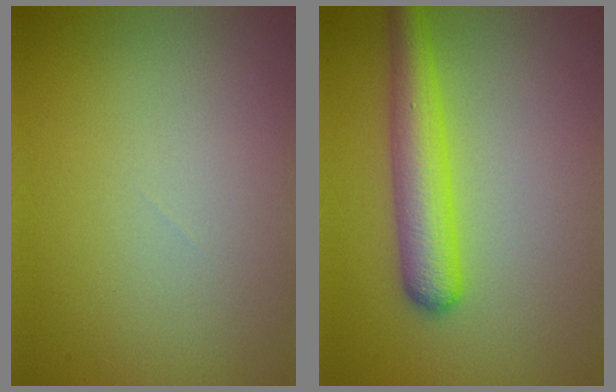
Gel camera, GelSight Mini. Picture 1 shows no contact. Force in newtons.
{"total": 4.9, "press": 4.9, "slide": 0.1}